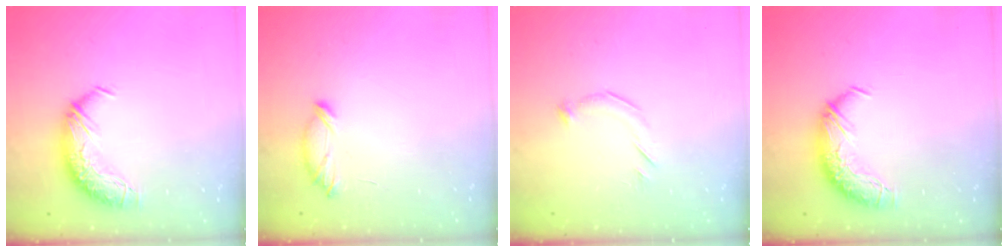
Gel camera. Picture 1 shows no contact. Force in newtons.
{"total": 7.2, "press": 7.2, "slide": 0.3}
{"total": 5.9, "press": 5.8, "slide": 1.2}
{"total": 0.0}